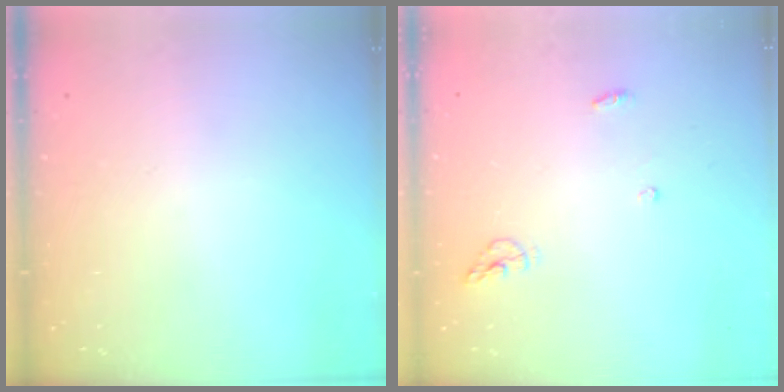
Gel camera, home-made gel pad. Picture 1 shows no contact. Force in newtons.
{"total": 4.7, "press": 4.7, "slide": 0.2}